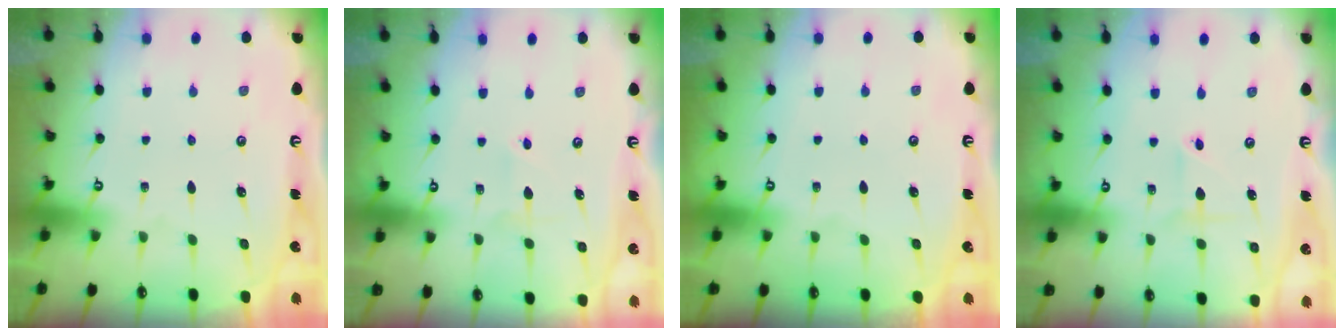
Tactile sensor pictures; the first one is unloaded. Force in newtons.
{"total": 3.0, "press": 2.9, "slide": 0.5}
{"total": 0.0}
{"total": 2.2, "press": 2.1, "slide": 0.6}